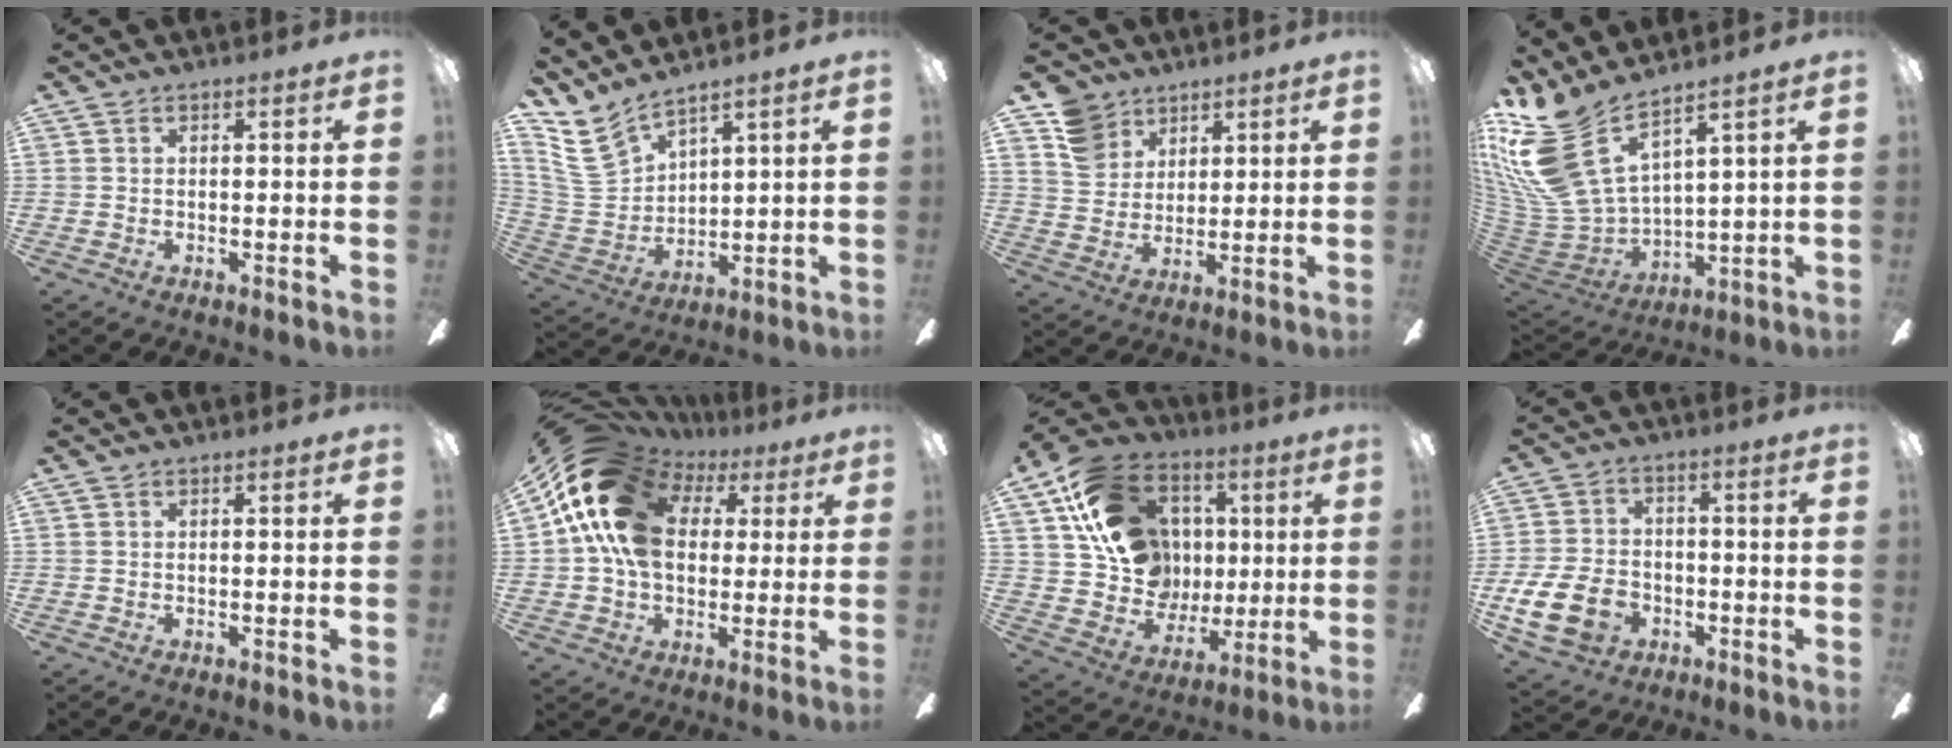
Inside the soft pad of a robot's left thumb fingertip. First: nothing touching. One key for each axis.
{"total": 11.9, "fx": 8.8, "fy": 6.4, "fz": 4.8, "tx": -0.127, "ty": -0.042, "tz": 0.176}
{"total": 10.5, "fx": 6.9, "fy": 7.6, "fz": 2.2, "tx": -0.049, "ty": -0.030, "tz": 0.138}
{"total": 17.4, "fx": 10.4, "fy": 7.7, "fz": 11.6, "tx": -0.278, "ty": -0.080, "tz": 0.190}
{"total": 0.0}
{"total": 21.0, "fx": 5.8, "fy": 15.5, "fz": 12.9, "tx": -0.250, "ty": -0.001, "tz": 0.107}
{"total": 20.1, "fx": 5.7, "fy": 16.2, "fz": 10.4, "tx": -0.192, "ty": -0.005, "tz": 0.124}
{"total": 13.6, "fx": -4.8, "fy": 9.9, "fz": 7.9, "tx": -0.175, "ty": 0.034, "tz": -0.089}